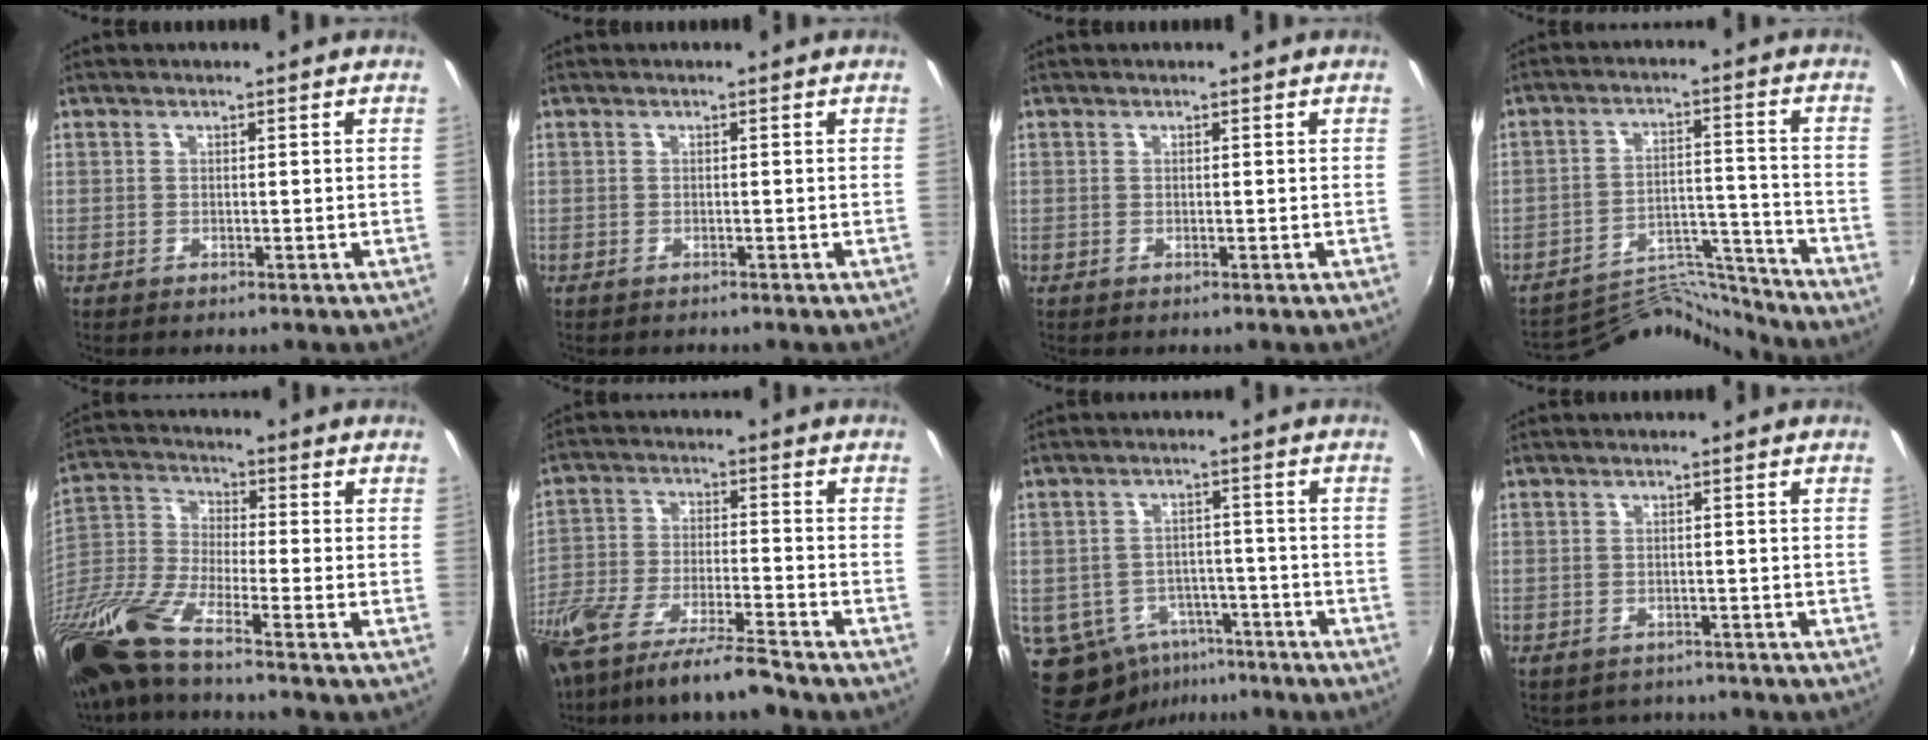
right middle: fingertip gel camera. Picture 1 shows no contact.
{"total": 0.6, "force": [-0.6, 0.1, 0.0], "torque": [-0.001, -0.003, -0.011]}
{"total": 0.0}
{"total": 10.7, "force": [-10.6, -0.5, -1.0], "torque": [0.003, 0.032, -0.180]}
{"total": 16.2, "force": [-12.0, 1.7, 10.7], "torque": [-0.232, -0.032, -0.249]}
{"total": 14.9, "force": [-12.0, 1.8, 8.5], "torque": [-0.182, -0.034, -0.215]}
{"total": 11.0, "force": [-6.5, 7.9, 4.1], "torque": [-0.099, 0.007, -0.076]}
{"total": 4.0, "force": [-3.5, 1.9, 0.4], "torque": [-0.015, -0.013, -0.047]}